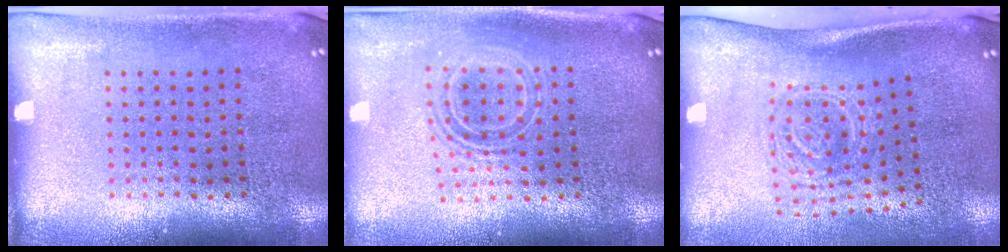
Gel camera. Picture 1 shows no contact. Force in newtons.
{"total": 1.7, "press": 1.3, "slide": 1.1}
{"total": 1.8, "press": 1.3, "slide": 1.3}